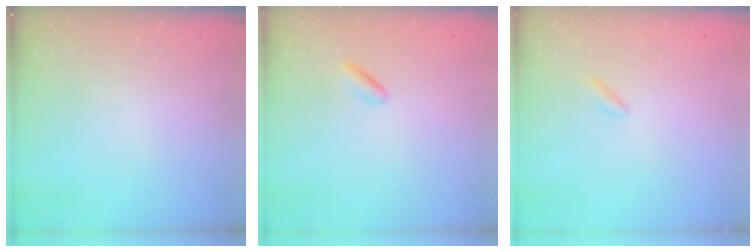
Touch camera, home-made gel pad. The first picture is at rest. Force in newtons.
{"total": 1.4, "press": 1.2, "slide": 0.8}
{"total": 2.1, "press": 2.0, "slide": 0.8}